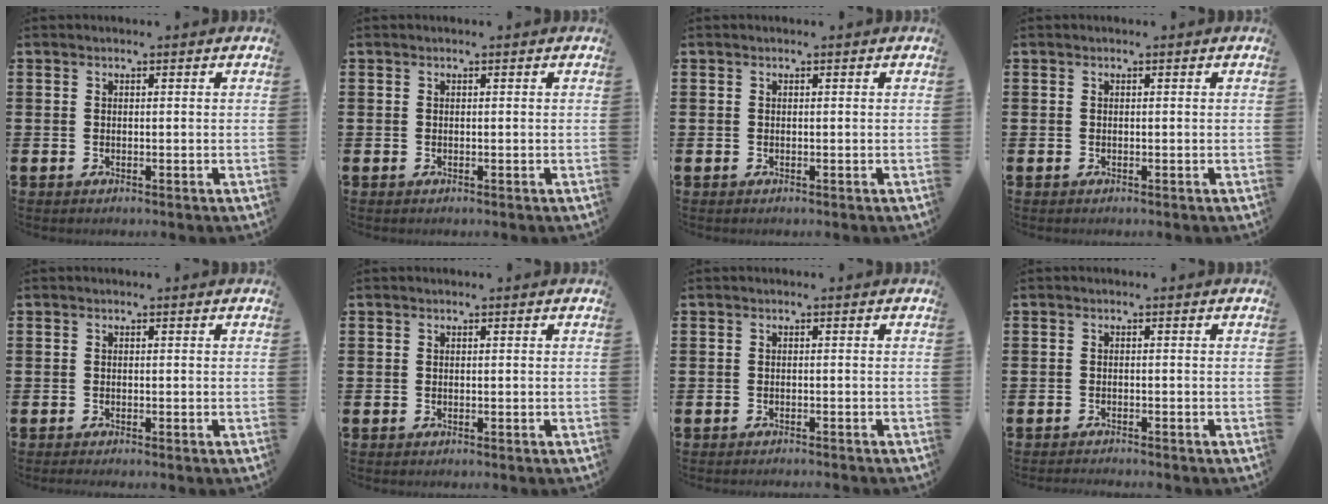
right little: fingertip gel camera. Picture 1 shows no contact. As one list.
[{"total": 0.0}, {"total": 0.0}, {"total": 0.0}, {"total": 0.0}, {"total": 0.0}, {"total": 0.5, "force": [-0.5, -0.2, 0.0], "torque": [0.001, 0.000, -0.011]}, {"total": 0.7, "force": [-0.7, -0.1, 0.0], "torque": [-0.001, -0.001, -0.015]}]